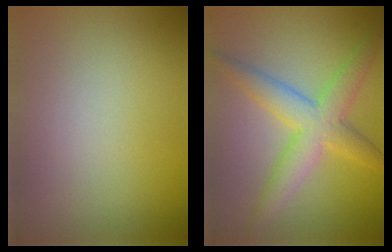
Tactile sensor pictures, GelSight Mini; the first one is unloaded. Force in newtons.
{"total": 4.9, "press": 4.9, "slide": 0.1}